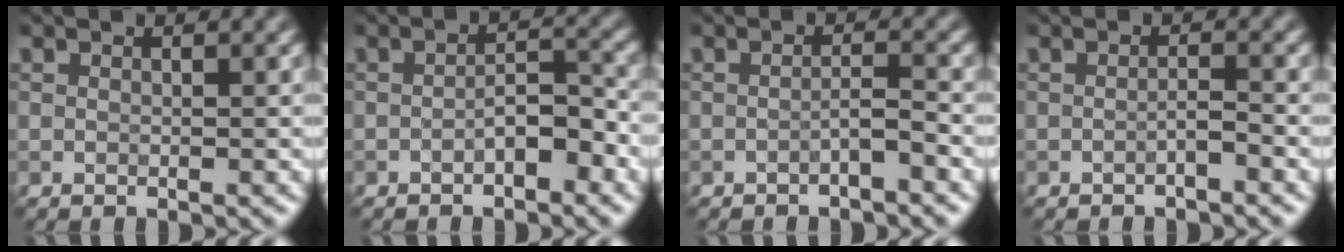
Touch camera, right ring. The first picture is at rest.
{"total": 2.6, "force": [-1.3, 0.9, 2.0], "torque": [-0.031, 0.010, -0.024]}
{"total": 1.4, "force": [-0.9, 0.1, 1.0], "torque": [-0.016, 0.006, -0.019]}
{"total": 1.0, "force": [-0.7, 0.1, 0.7], "torque": [-0.012, 0.004, -0.014]}